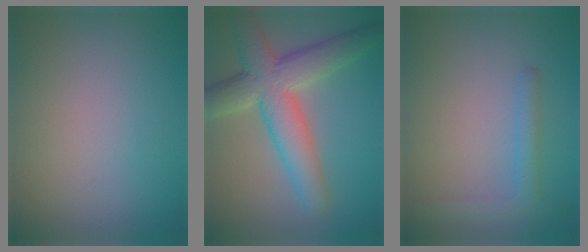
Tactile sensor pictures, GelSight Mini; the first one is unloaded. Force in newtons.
{"total": 7.8, "press": 7.8, "slide": 0.5}
{"total": 2.4, "press": 2.4, "slide": 0.2}